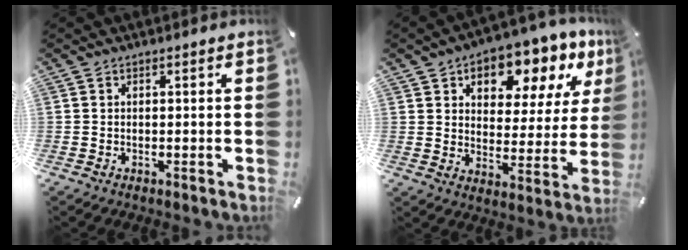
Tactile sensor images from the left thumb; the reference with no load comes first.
{"total": 11.1, "force": [7.2, 6.4, 5.4], "torque": [-0.067, -0.058, 0.122]}